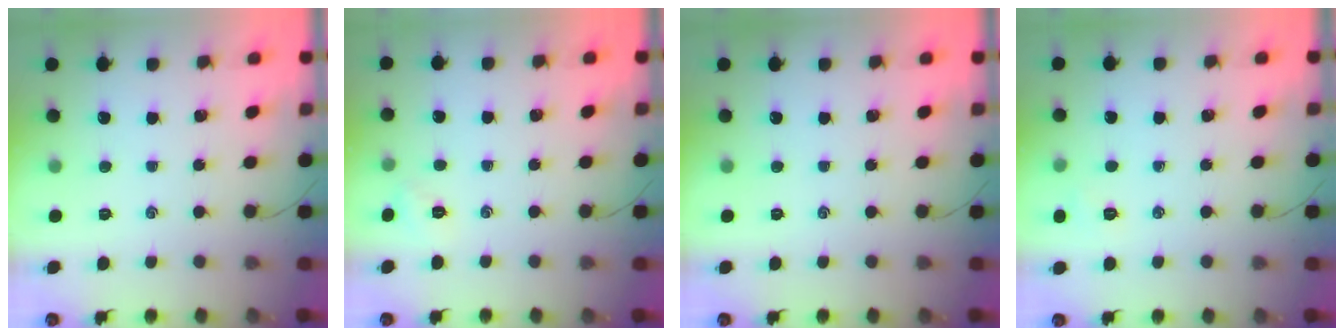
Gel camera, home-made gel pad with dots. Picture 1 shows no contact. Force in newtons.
{"total": 2.2, "press": 2.1, "slide": 0.6}
{"total": 0.0}
{"total": 4.5, "press": 4.4, "slide": 1.0}